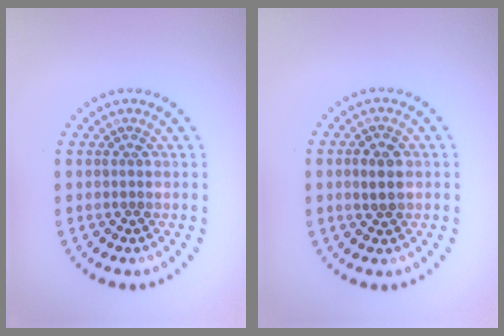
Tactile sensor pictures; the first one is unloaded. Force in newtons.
{"total": 1.6, "press": 1.6, "slide": 0.1}